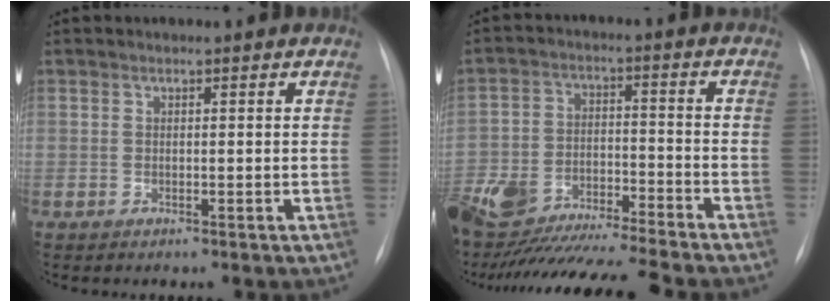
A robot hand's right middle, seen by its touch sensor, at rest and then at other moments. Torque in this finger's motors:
{"motor_torque": [1.09, -1.05, 0.49, 0.20]}